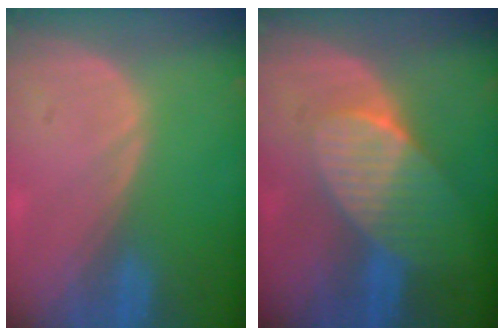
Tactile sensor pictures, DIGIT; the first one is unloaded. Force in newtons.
{"total": 7.8, "press": 7.0, "slide": 3.4}